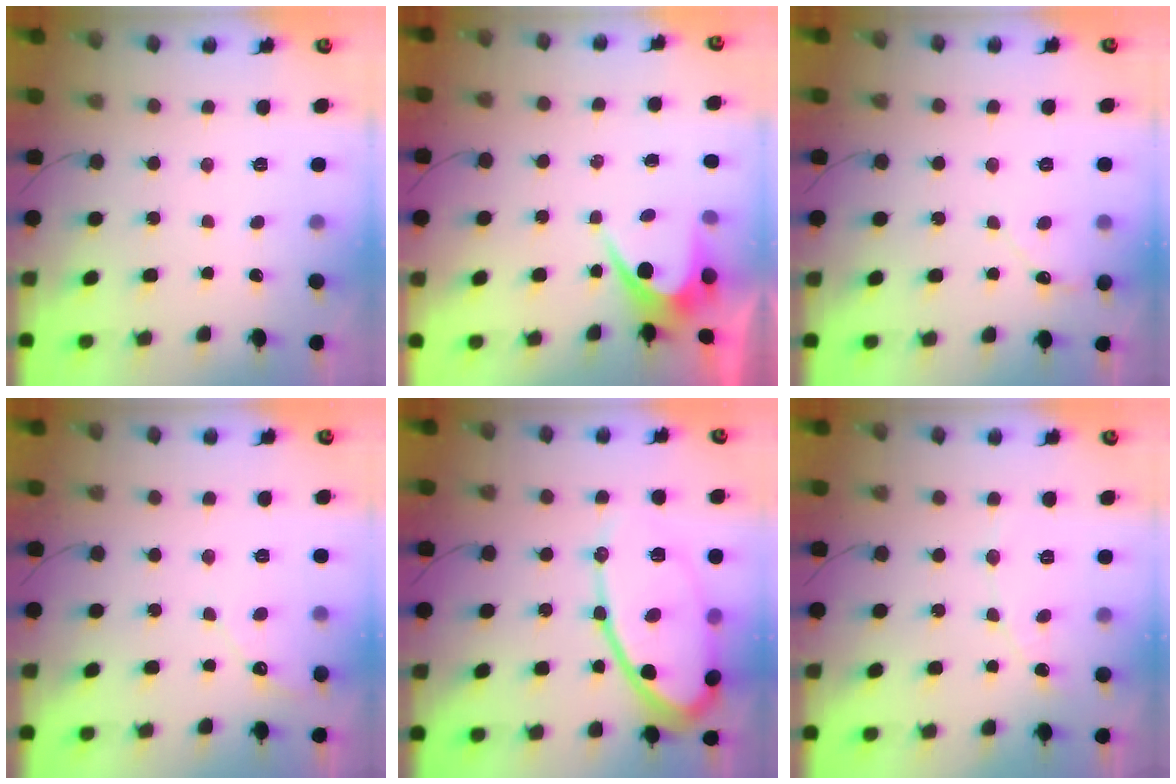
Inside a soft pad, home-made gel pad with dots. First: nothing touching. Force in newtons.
{"total": 5.0, "press": 5.0, "slide": 0.4}
{"total": 4.4, "press": 4.4, "slide": 0.4}
{"total": 3.5, "press": 3.5, "slide": 0.3}
{"total": 17.7, "press": 17.6, "slide": 1.5}
{"total": 3.7, "press": 3.7, "slide": 0.4}